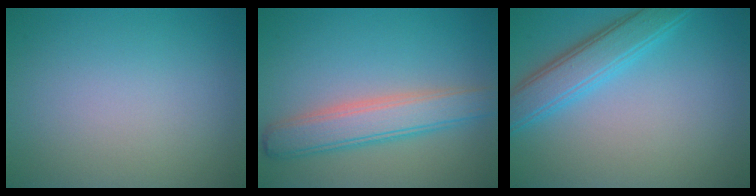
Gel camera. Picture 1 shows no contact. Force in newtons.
{"total": 4.7, "press": 4.7, "slide": 0.2}
{"total": 4.4, "press": 4.4, "slide": 0.2}